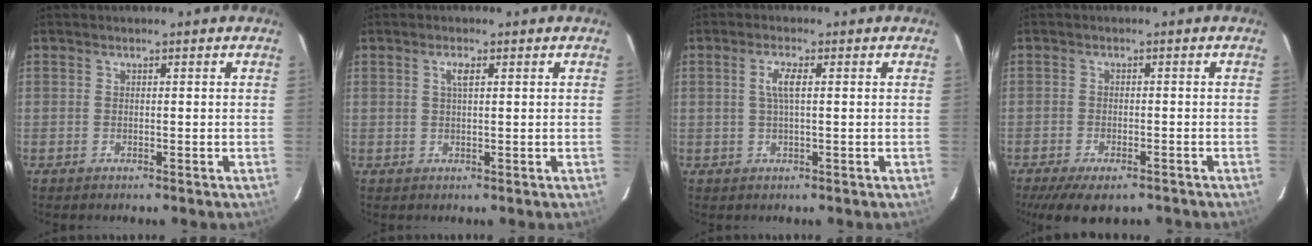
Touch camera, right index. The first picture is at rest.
{"total": 1.8, "force": [0.7, 0.5, 1.5], "torque": [-0.028, 0.004, 0.011]}
{"total": 3.1, "force": [0.6, 0.5, 3.0], "torque": [-0.061, 0.002, 0.012]}
{"total": 10.0, "force": [-7.5, 3.6, 5.6], "torque": [-0.124, -0.031, -0.118]}